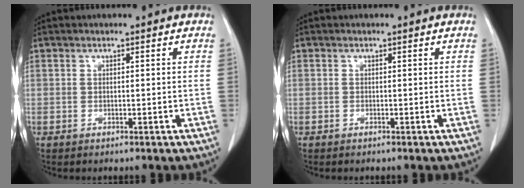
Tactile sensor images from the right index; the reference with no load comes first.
{"total": 0.0}